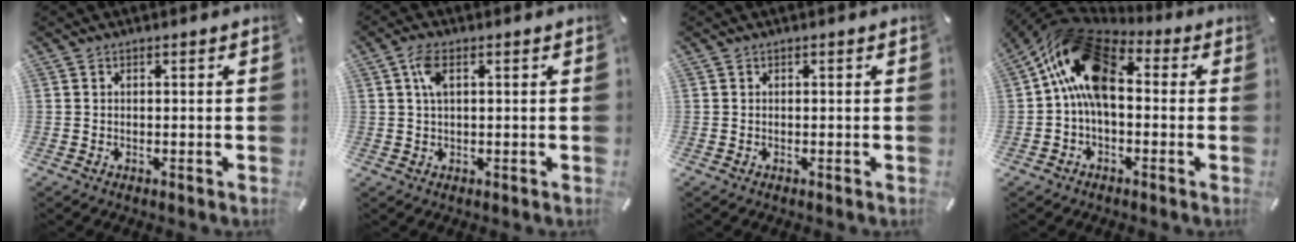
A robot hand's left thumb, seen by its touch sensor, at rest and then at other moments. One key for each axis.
{"total": 4.4, "fx": 1.4, "fy": 1.7, "fz": 3.8, "tx": -0.089, "ty": 0.006, "tz": 0.020}
{"total": 0.0}
{"total": 17.1, "fx": 2.4, "fy": 10.4, "fz": 13.3, "tx": -0.261, "ty": 0.007, "tz": 0.040}